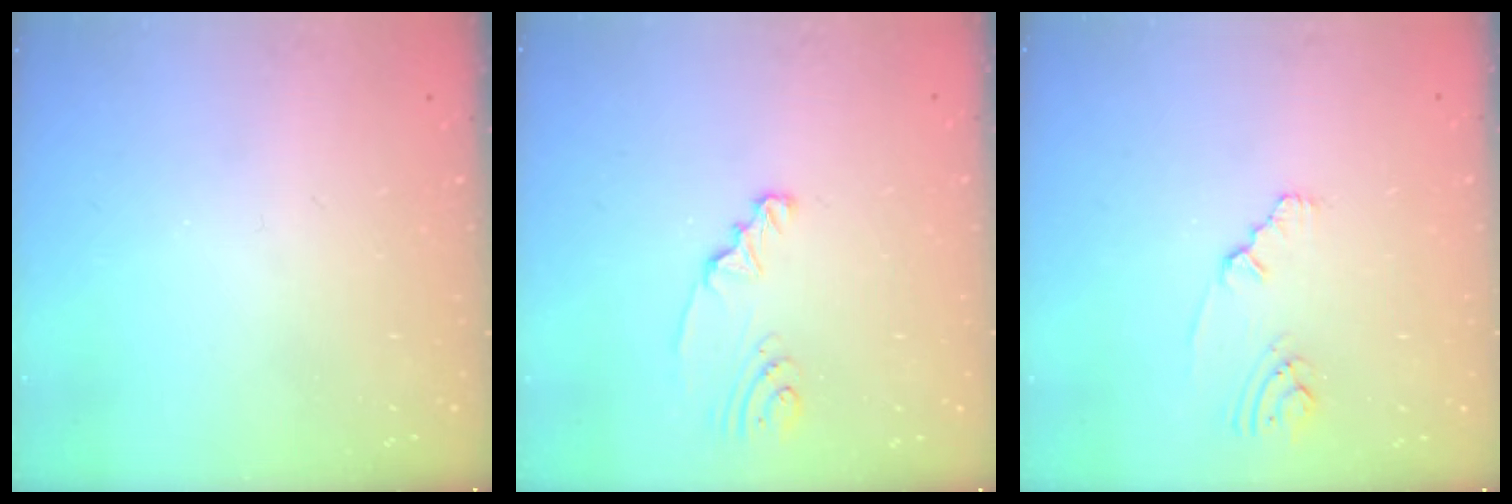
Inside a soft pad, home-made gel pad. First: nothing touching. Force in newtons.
{"total": 2.3, "press": 2.3, "slide": 0.3}
{"total": 2.7, "press": 2.7, "slide": 0.5}